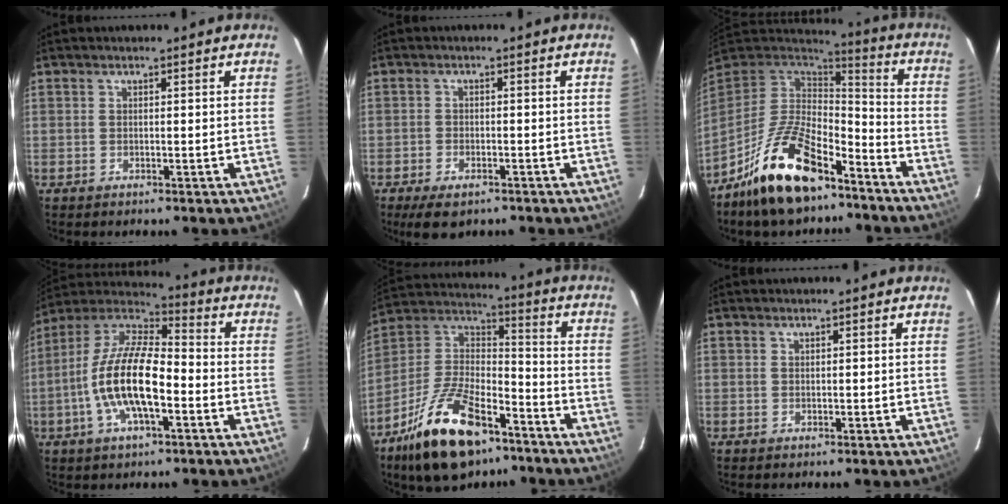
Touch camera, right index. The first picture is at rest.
{"total": 5.6, "force": [-3.9, 2.6, 3.2], "torque": [-0.075, -0.016, -0.062]}
{"total": 19.5, "force": [-12.8, 8.0, 12.3], "torque": [-0.240, -0.003, -0.225]}
{"total": 16.4, "force": [-4.3, 5.9, 14.7], "torque": [-0.292, -0.002, -0.088]}
{"total": 21.4, "force": [-13.1, 9.7, 13.9], "torque": [-0.277, 0.003, -0.225]}
{"total": 0.0}